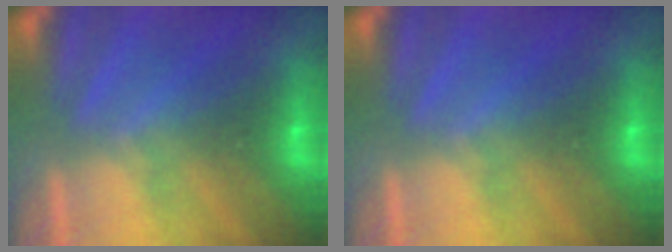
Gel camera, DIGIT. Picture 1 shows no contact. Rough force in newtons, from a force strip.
{"total": 0.0}